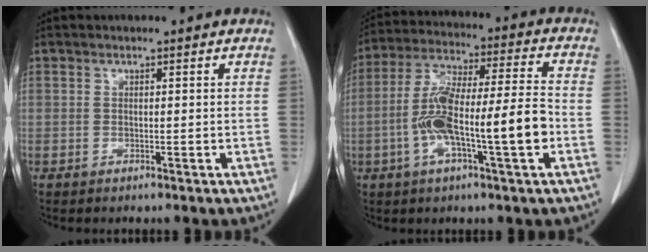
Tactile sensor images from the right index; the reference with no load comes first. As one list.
[{"total": 14.6, "force": [-3.7, 1.5, 14.0], "torque": [-0.264, 0.015, -0.066]}]